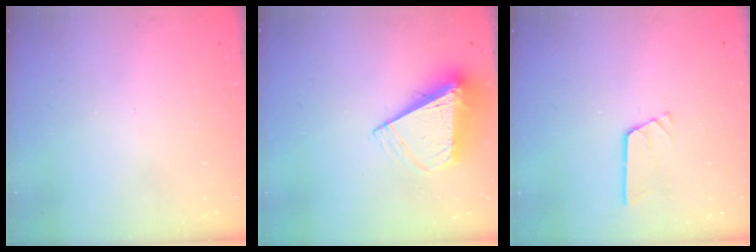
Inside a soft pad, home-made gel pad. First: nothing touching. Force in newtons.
{"total": 10.1, "press": 10.1, "slide": 0.5}
{"total": 2.7, "press": 2.7, "slide": 0.3}